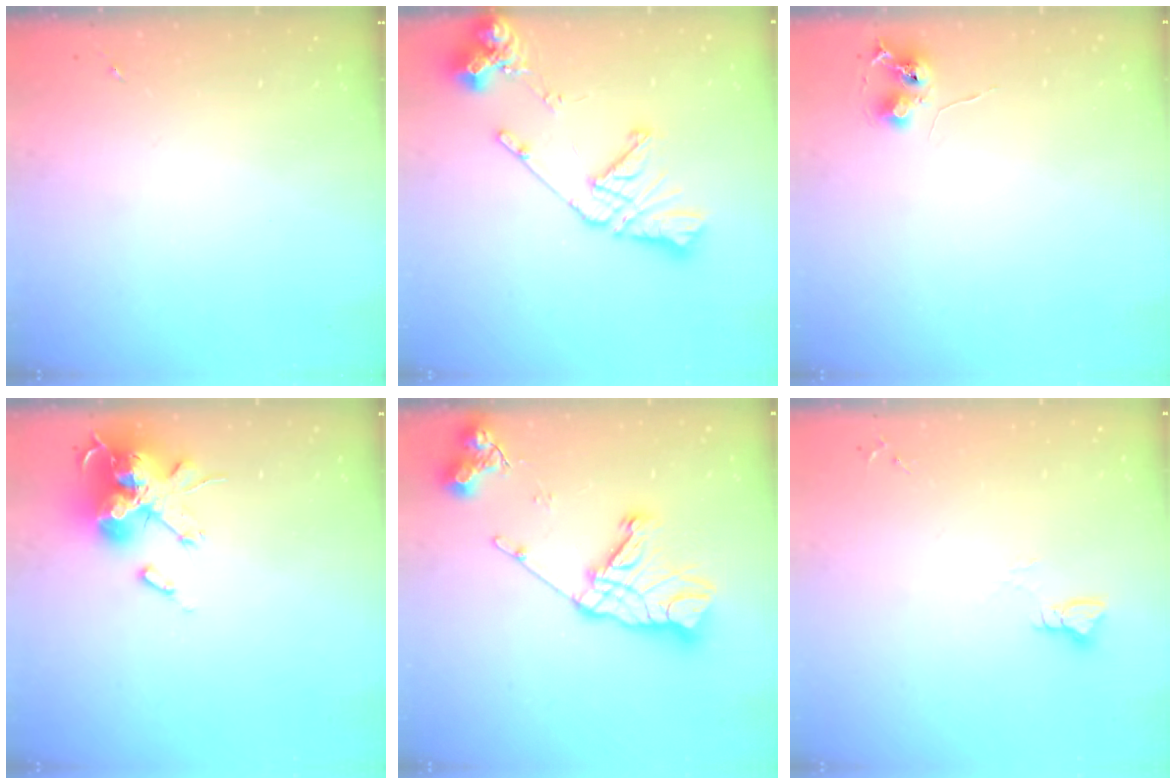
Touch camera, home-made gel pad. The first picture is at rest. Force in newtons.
{"total": 16.1, "press": 16.0, "slide": 2.0}
{"total": 6.4, "press": 6.3, "slide": 0.7}
{"total": 19.6, "press": 19.6, "slide": 0.1}
{"total": 18.6, "press": 18.5, "slide": 1.4}
{"total": 2.9, "press": 2.9, "slide": 0.3}